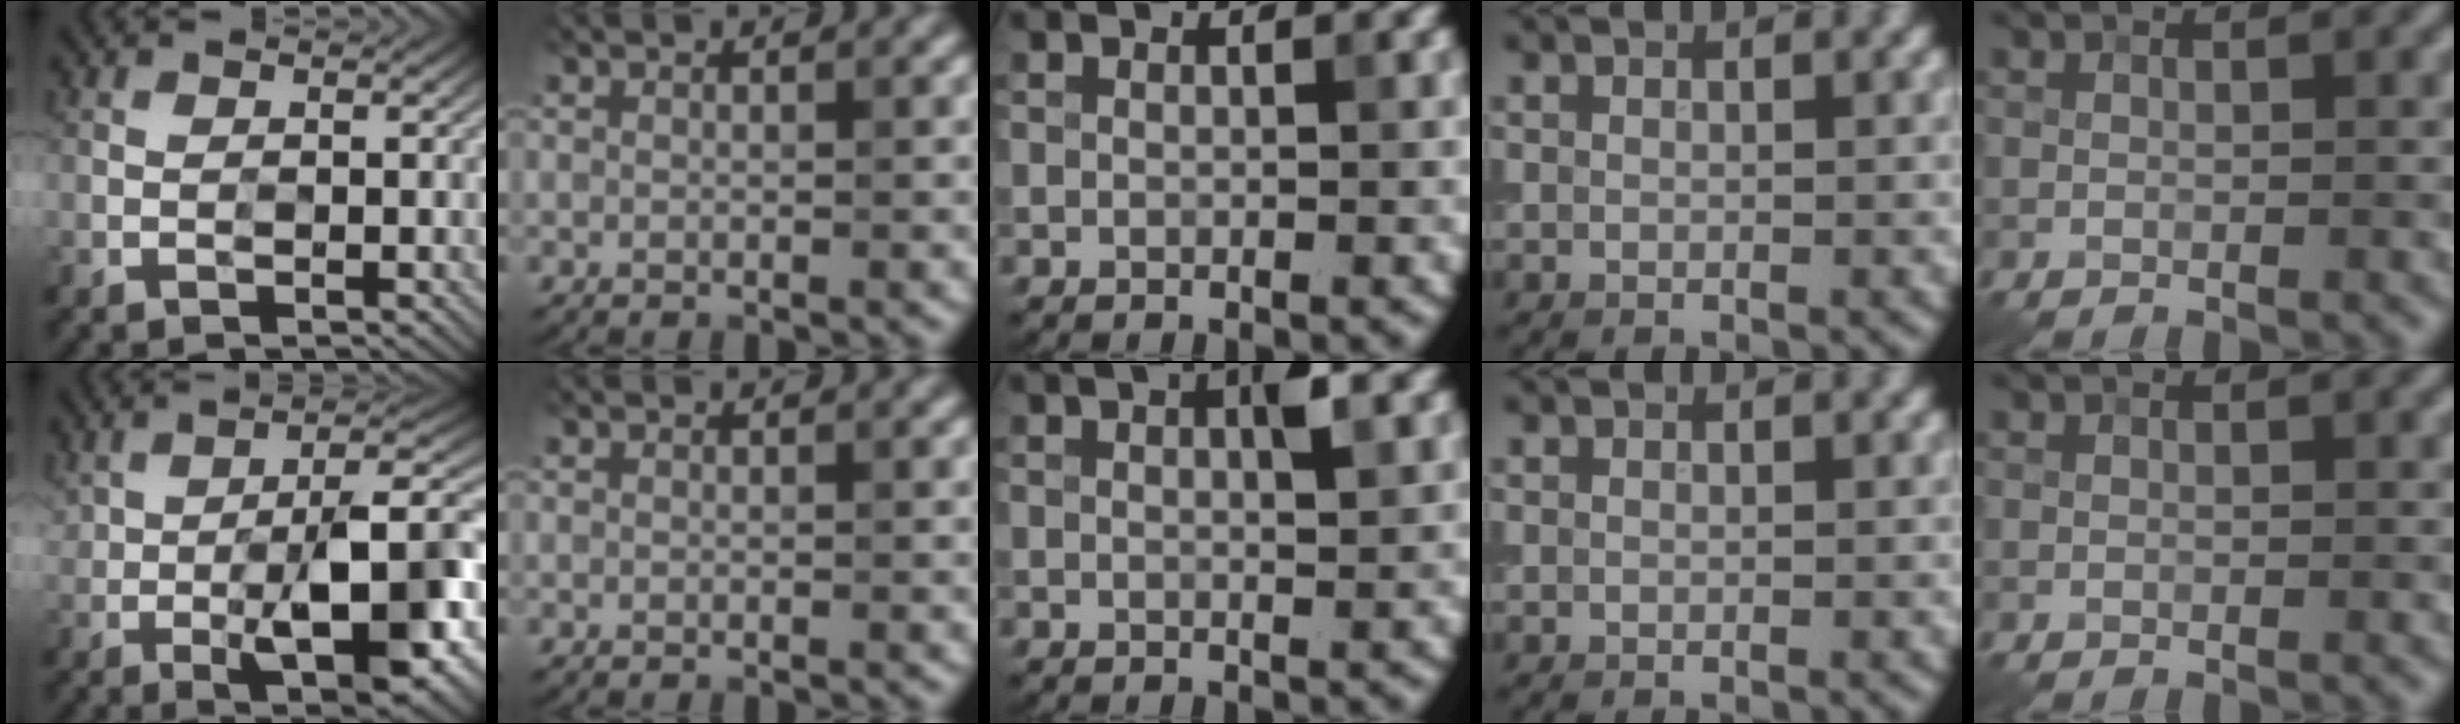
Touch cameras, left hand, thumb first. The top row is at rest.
{"thumb": {"total": 11.6, "force": [-2.7, 3.9, 10.5], "torque": [-0.164, 0.014, -0.045]}, "middle": {"total": 1.4, "force": [0.0, -0.2, 1.4], "torque": [-0.037, 0.002, 0.019]}}